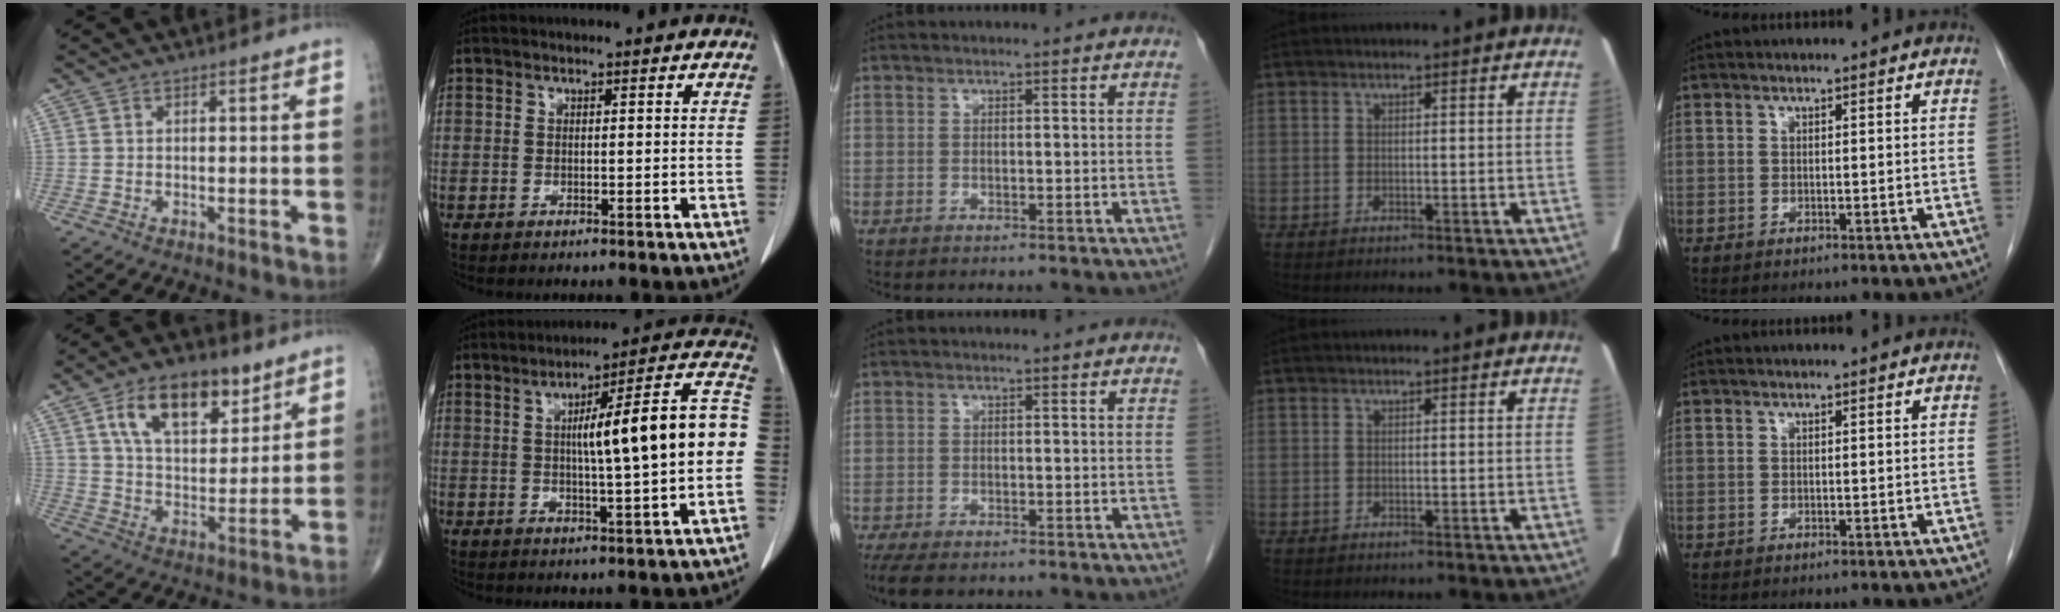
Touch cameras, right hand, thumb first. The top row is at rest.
{"thumb": {"total": 16.2, "force": [8.3, 8.5, 11.0], "torque": [-0.143, -0.033, 0.147]}, "index": {"total": 16.9, "force": [0.4, 1.0, 16.9], "torque": [-0.234, 0.036, 0.002]}, "middle": {"total": 6.3, "force": [-5.0, 2.1, 3.2], "torque": [-0.058, -0.015, -0.080]}}